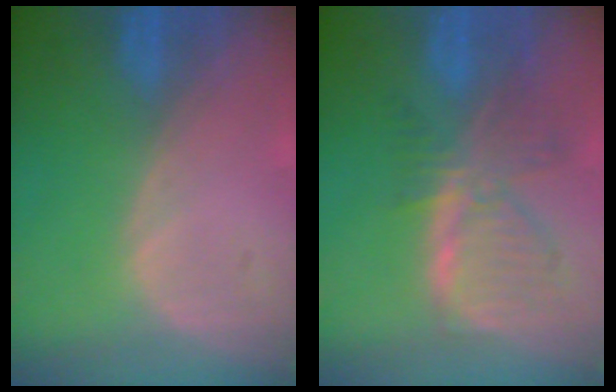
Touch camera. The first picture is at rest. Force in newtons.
{"total": 7.5, "press": 6.8, "slide": 3.1}